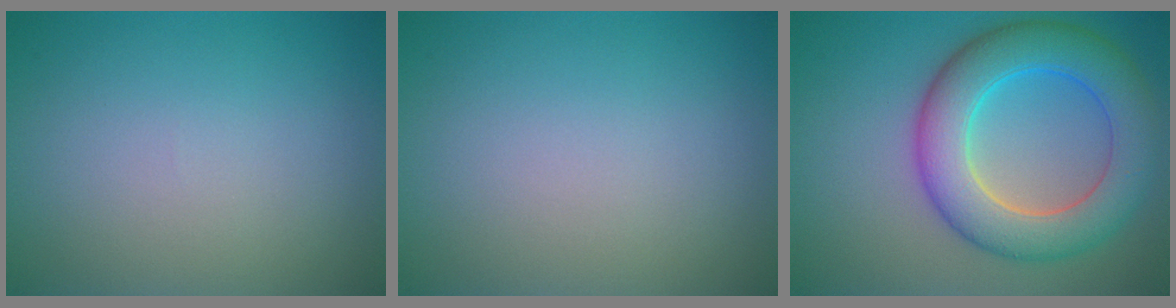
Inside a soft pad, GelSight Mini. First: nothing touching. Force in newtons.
{"total": 0.0}
{"total": 8.4, "press": 8.4, "slide": 0.6}